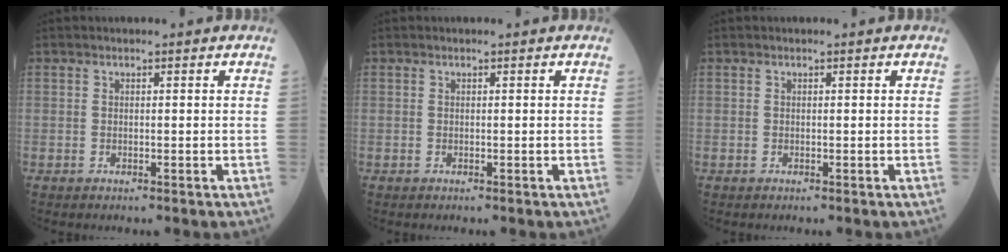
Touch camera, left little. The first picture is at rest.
{"total": 0.0}
{"total": 0.0}